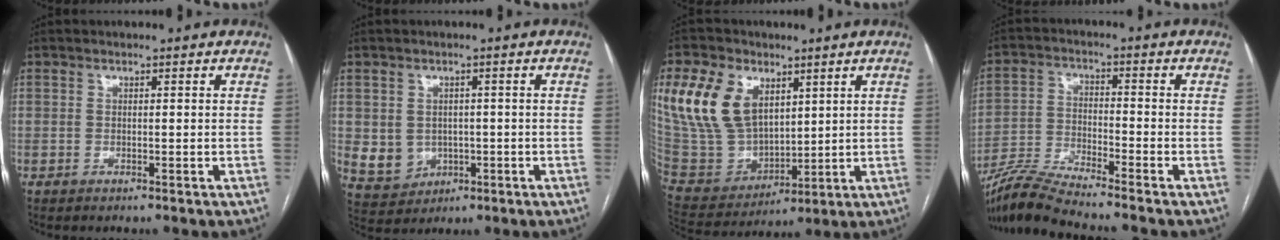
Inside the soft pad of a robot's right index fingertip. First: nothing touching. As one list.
[{"total": 5.5, "force": [-0.5, 5.1, 1.9], "torque": [-0.036, 0.014, 0.008]}, {"total": 16.2, "force": [6.6, 10.6, 10.4], "torque": [-0.242, 0.017, 0.145]}, {"total": 8.4, "force": [-7.7, -1.2, 3.0], "torque": [-0.068, -0.019, -0.151]}]